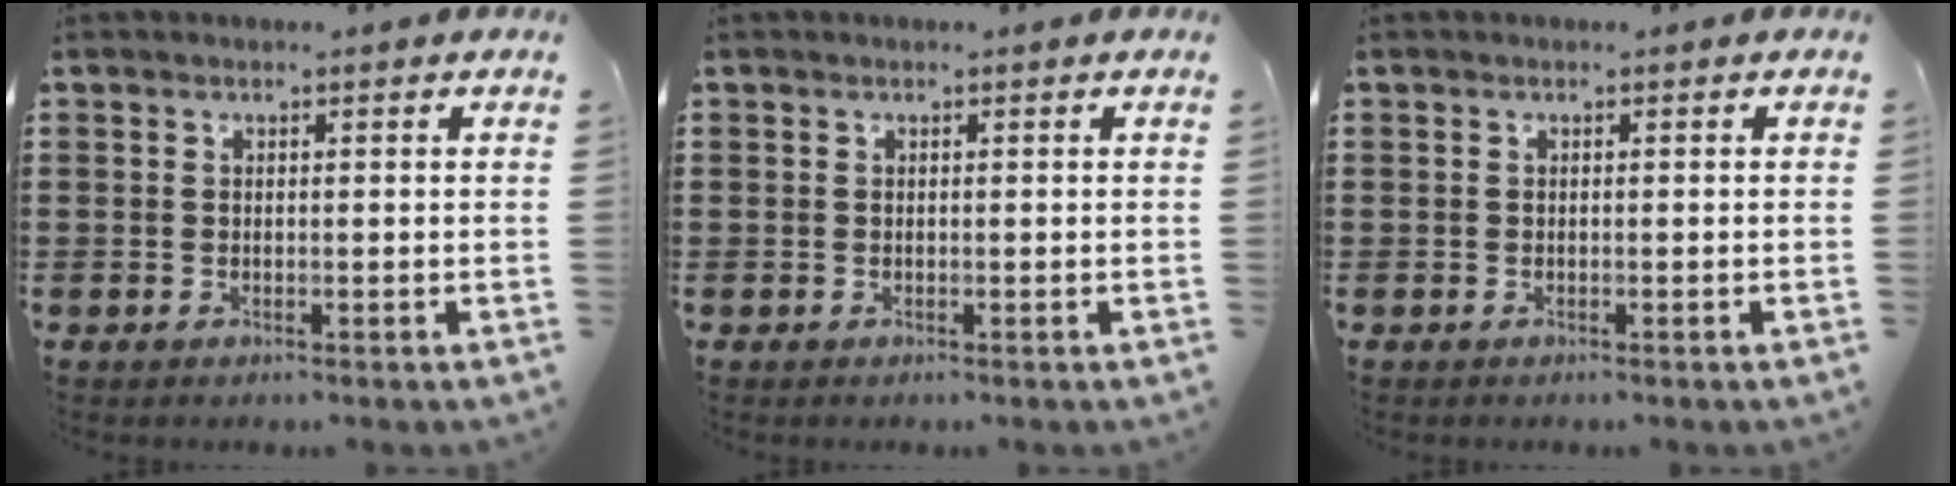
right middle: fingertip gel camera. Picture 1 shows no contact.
{"total": 0.0}
{"total": 0.0}